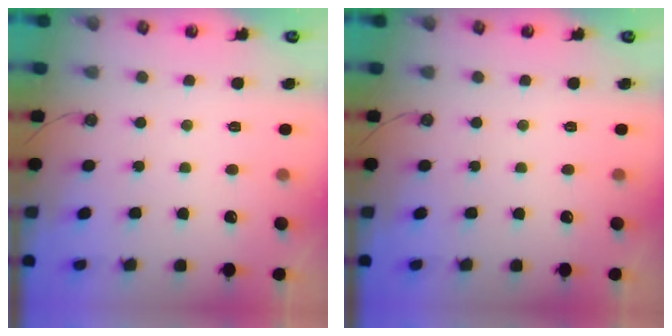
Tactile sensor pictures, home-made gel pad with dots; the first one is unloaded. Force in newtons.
{"total": 0.0}